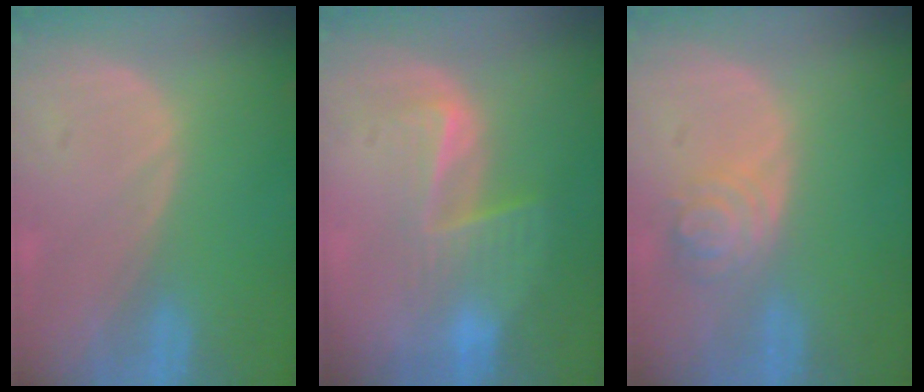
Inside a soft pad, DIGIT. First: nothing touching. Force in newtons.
{"total": 6.7, "press": 5.7, "slide": 3.6}
{"total": 4.0, "press": 4.0, "slide": 0.5}